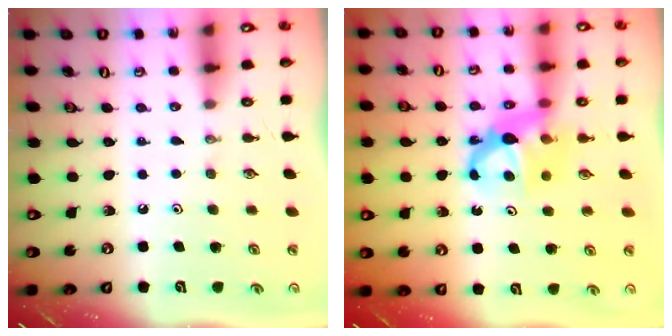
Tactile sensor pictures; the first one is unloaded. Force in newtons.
{"total": 7.0, "press": 7.0, "slide": 0.1}